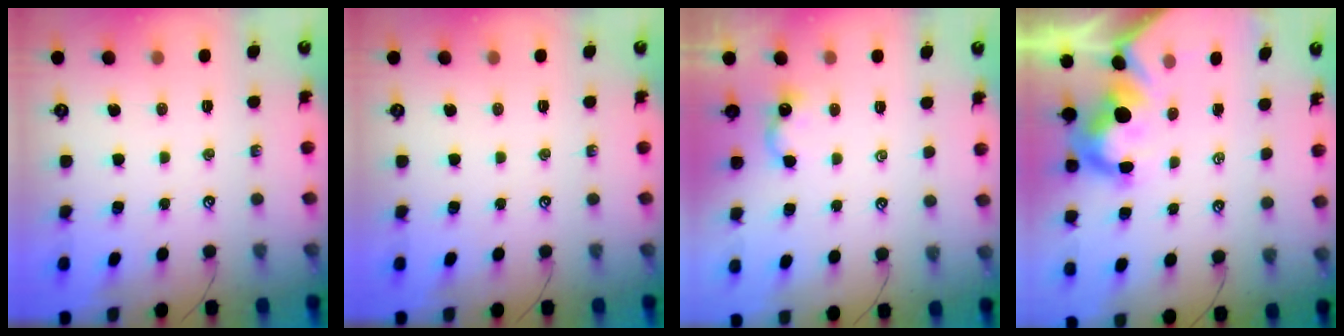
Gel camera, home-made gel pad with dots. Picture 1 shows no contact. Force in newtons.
{"total": 0.0}
{"total": 2.4, "press": 2.4, "slide": 0.2}
{"total": 7.6, "press": 7.5, "slide": 1.5}